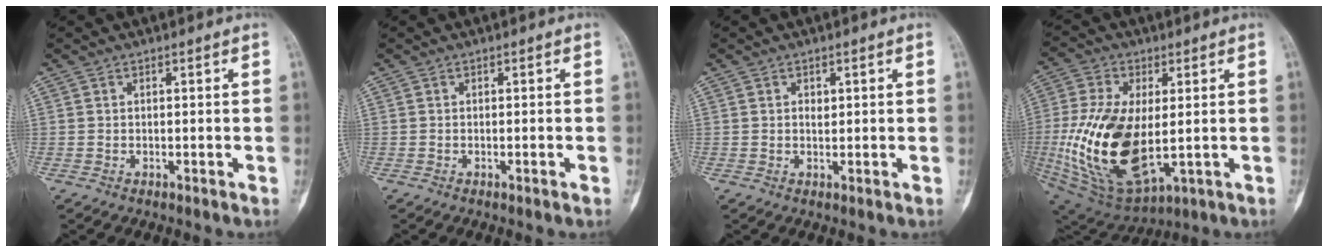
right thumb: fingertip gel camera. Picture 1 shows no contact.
{"total": 0.7, "force": [-0.3, 0.0, 0.6], "torque": [-0.013, -0.001, -0.002]}
{"total": 1.3, "force": [0.4, 0.9, 0.8], "torque": [-0.009, -0.001, 0.007]}
{"total": 21.8, "force": [-1.2, 11.4, 18.6], "torque": [-0.385, -0.019, 0.003]}